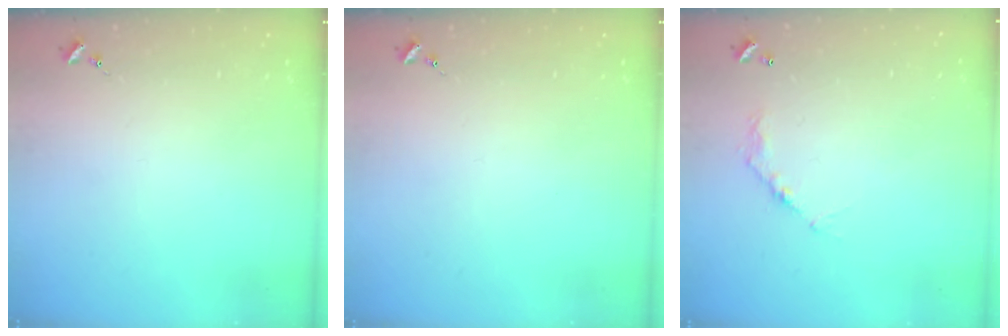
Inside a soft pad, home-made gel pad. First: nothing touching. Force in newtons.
{"total": 0.0}
{"total": 6.3, "press": 6.3, "slide": 0.4}